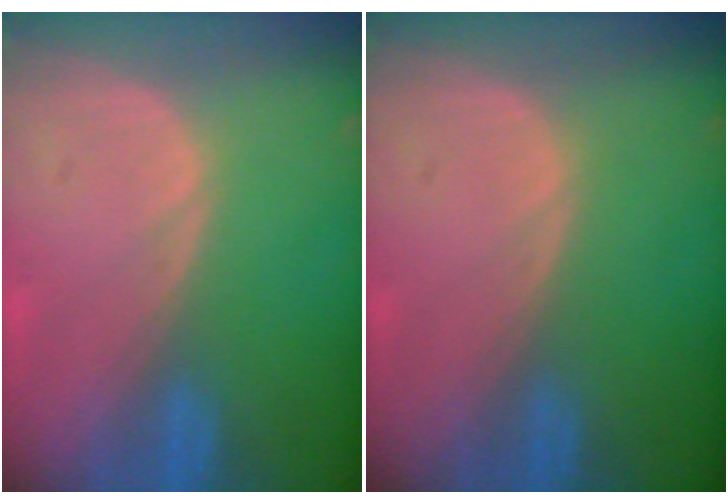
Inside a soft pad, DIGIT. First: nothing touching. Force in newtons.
{"total": 0.0}